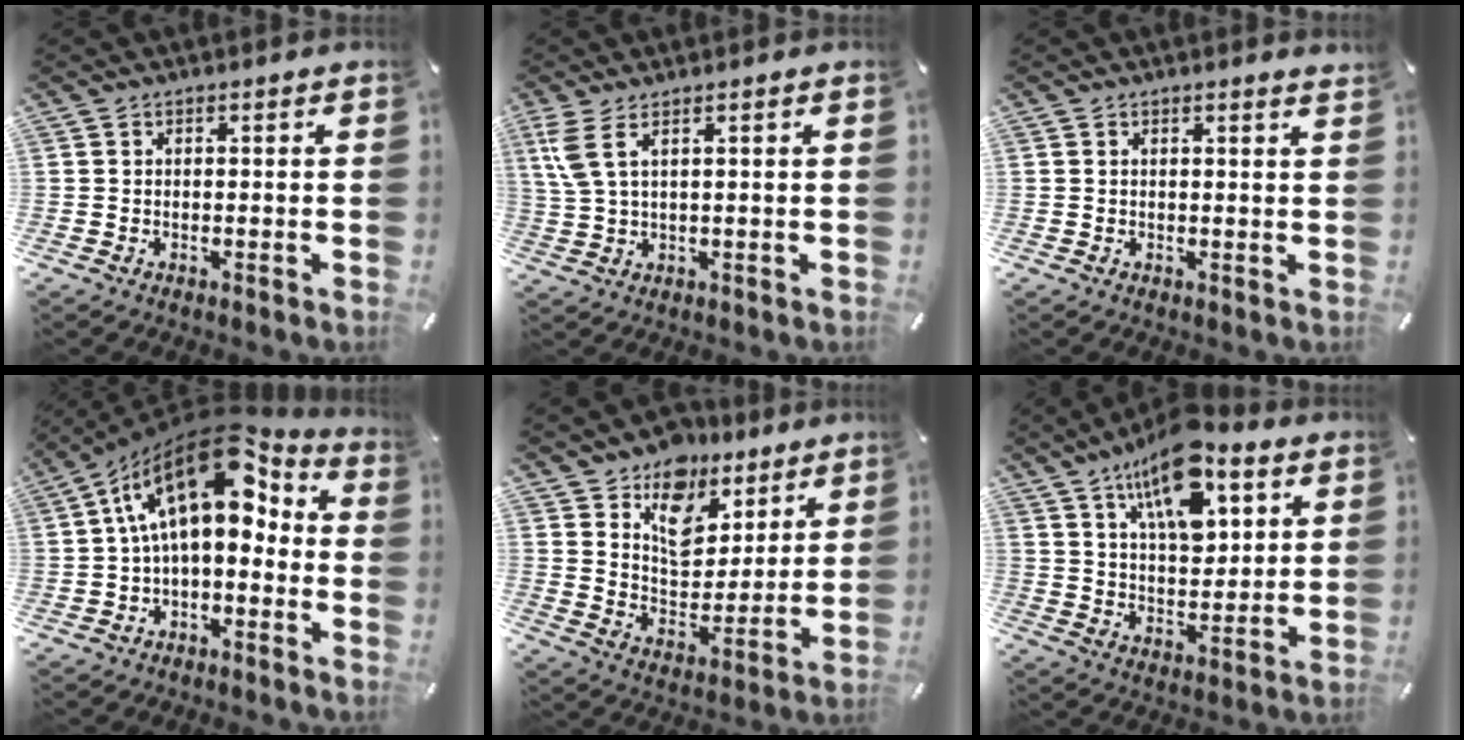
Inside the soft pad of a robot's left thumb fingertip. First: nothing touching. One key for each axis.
{"total": 5.4, "fx": 2.3, "fy": 1.3, "fz": 4.7, "tx": -0.111, "ty": -0.009, "tz": 0.038}
{"total": 0.9, "fx": 0.8, "fy": 0.0, "fz": 0.5, "tx": -0.010, "ty": -0.002, "tz": 0.014}
{"total": 18.5, "fx": 5.4, "fy": 9.9, "fz": 14.7, "tx": -0.259, "ty": -0.039, "tz": 0.082}
{"total": 11.0, "fx": 7.2, "fy": 7.8, "fz": 3.2, "tx": -0.054, "ty": -0.066, "tz": 0.132}
{"total": 16.7, "fx": 9.7, "fy": 8.1, "fz": 10.9, "tx": -0.176, "ty": -0.036, "tz": 0.165}